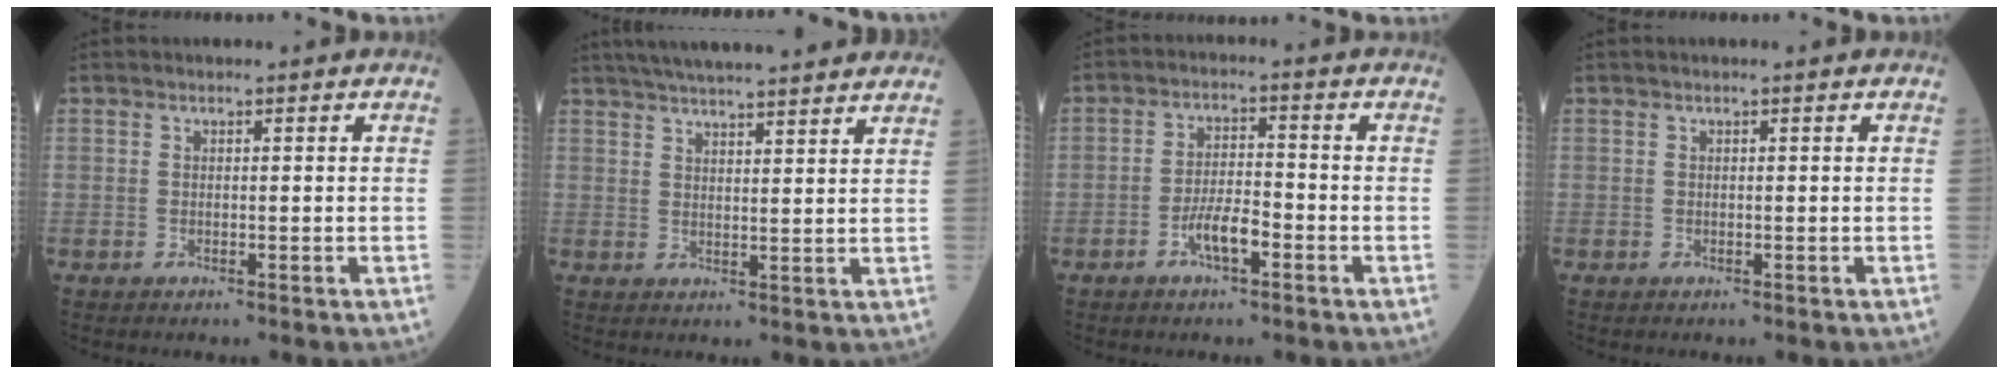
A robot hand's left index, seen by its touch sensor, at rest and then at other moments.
{"total": 16.8, "force": [14.8, 1.7, 7.8], "torque": [-0.124, 0.035, 0.200]}
{"total": 4.7, "force": [-2.5, 1.2, 3.8], "torque": [-0.074, 0.004, -0.050]}
{"total": 0.0}